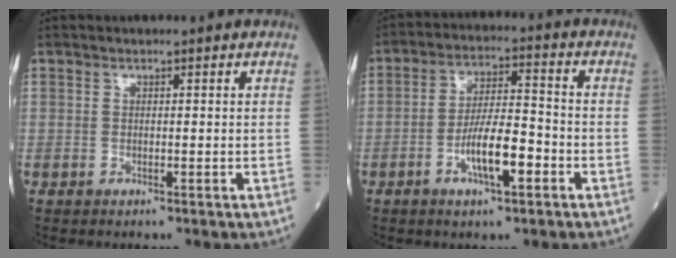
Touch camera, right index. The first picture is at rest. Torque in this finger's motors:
{"motor_torque": [0.39, -0.12, 0.43, 0.13]}